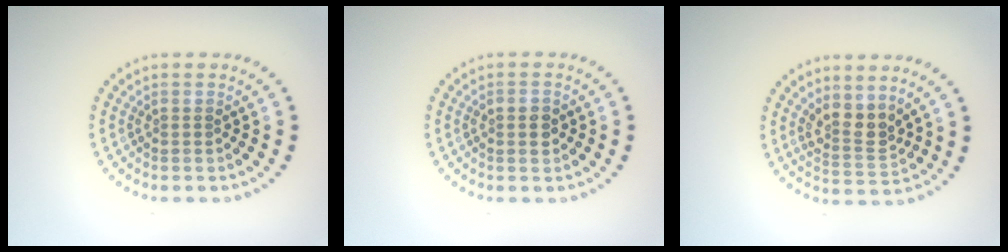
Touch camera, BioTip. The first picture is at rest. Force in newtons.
{"total": 1.6, "press": 1.6, "slide": 0.2}
{"total": 2.8, "press": 2.4, "slide": 1.4}